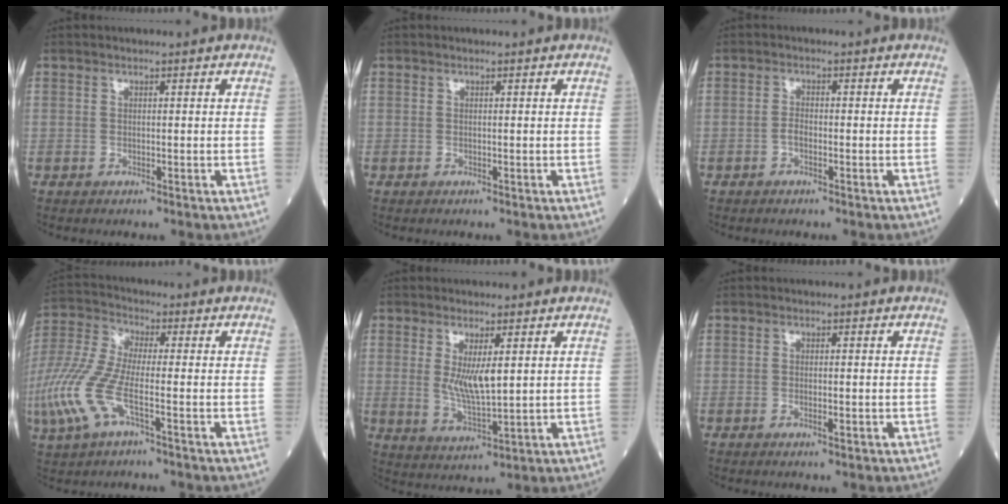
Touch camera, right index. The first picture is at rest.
{"total": 0.0}
{"total": 1.5, "force": [-0.5, 0.7, 1.2], "torque": [-0.019, 0.004, -0.008]}
{"total": 10.8, "force": [-3.5, 2.8, 9.8], "torque": [-0.241, -0.004, -0.075]}
{"total": 5.8, "force": [1.4, 1.3, 5.4], "torque": [-0.105, -0.013, 0.032]}
{"total": 1.1, "force": [-0.3, 0.2, 1.0], "torque": [-0.018, -0.002, -0.005]}